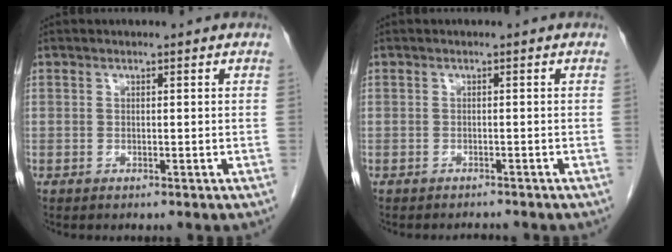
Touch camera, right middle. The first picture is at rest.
{"total": 1.4, "force": [-1.4, 0.2, 0.0], "torque": [-0.003, -0.005, -0.018]}